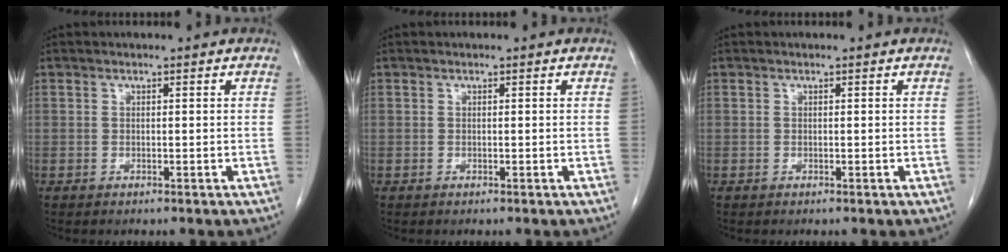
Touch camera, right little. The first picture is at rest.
{"total": 0.0}
{"total": 0.0}